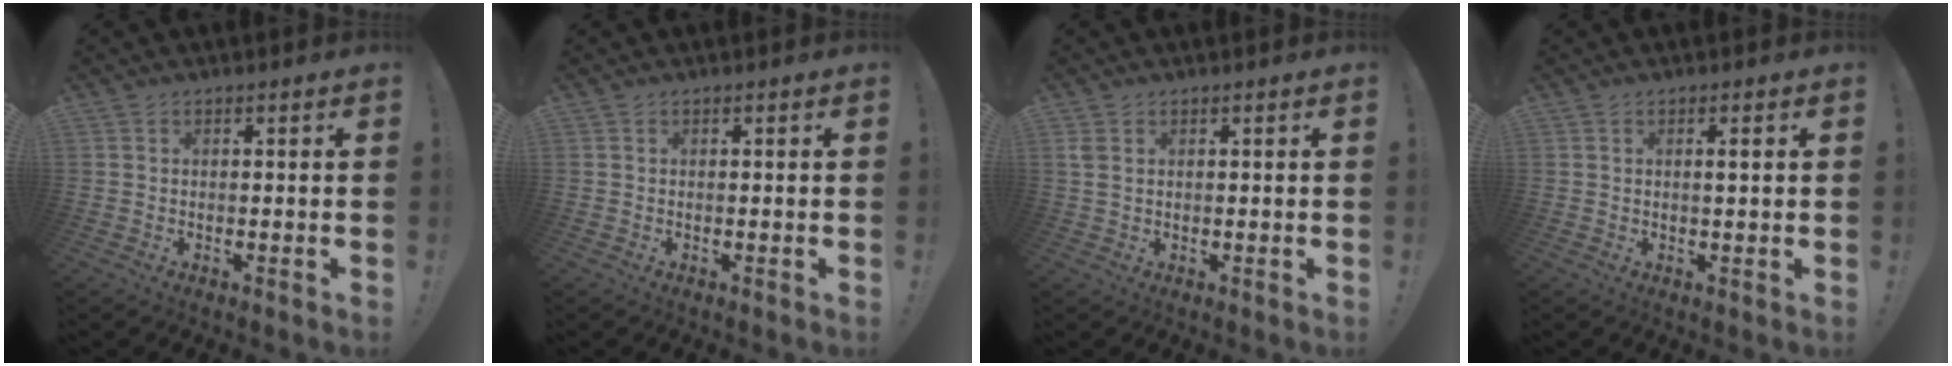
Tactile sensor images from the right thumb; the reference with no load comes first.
{"total": 0.0}
{"total": 2.0, "force": [0.9, 0.9, 1.6], "torque": [-0.030, 0.002, 0.016]}
{"total": 1.7, "force": [0.3, 0.1, 1.6], "torque": [-0.026, -0.001, 0.002]}